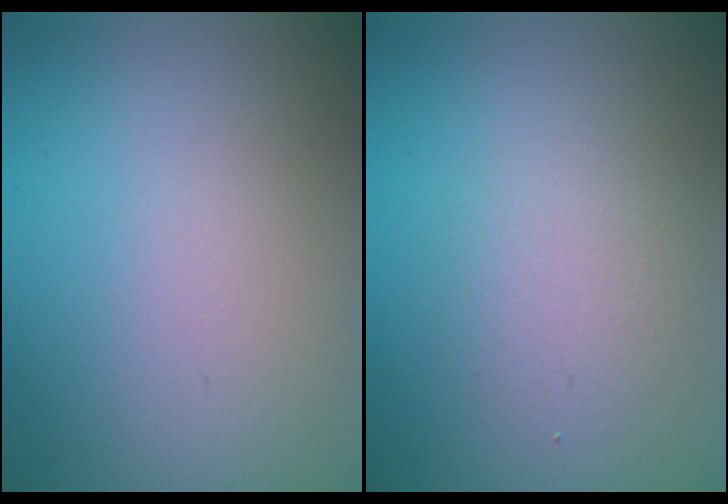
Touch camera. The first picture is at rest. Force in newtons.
{"total": 2.2, "press": 2.2, "slide": 0.1}